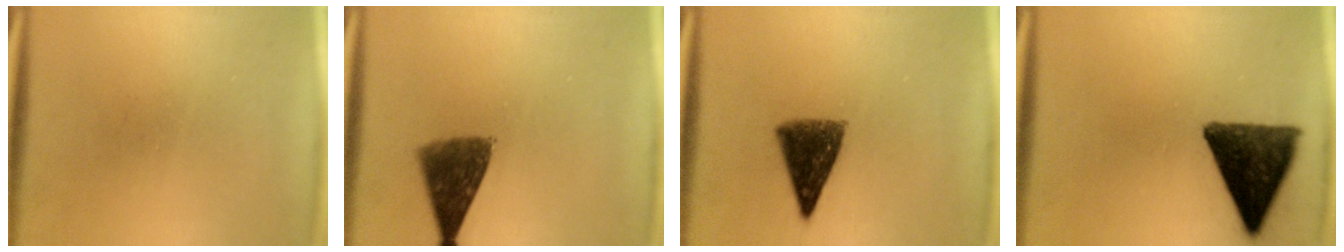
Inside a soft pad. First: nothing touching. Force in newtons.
{"total": 8.2}
{"total": 8.4}
{"total": 12.5}